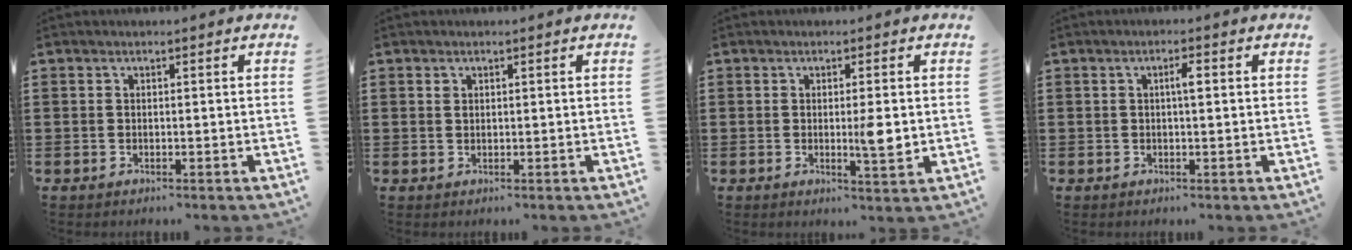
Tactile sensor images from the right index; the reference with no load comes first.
{"total": 0.7, "force": [0.3, 0.5, 0.3], "torque": [-0.009, 0.003, 0.007]}
{"total": 4.0, "force": [0.0, 0.7, 3.9], "torque": [-0.061, -0.005, -0.003]}
{"total": 1.9, "force": [0.3, 0.4, 1.8], "torque": [-0.036, 0.003, 0.002]}